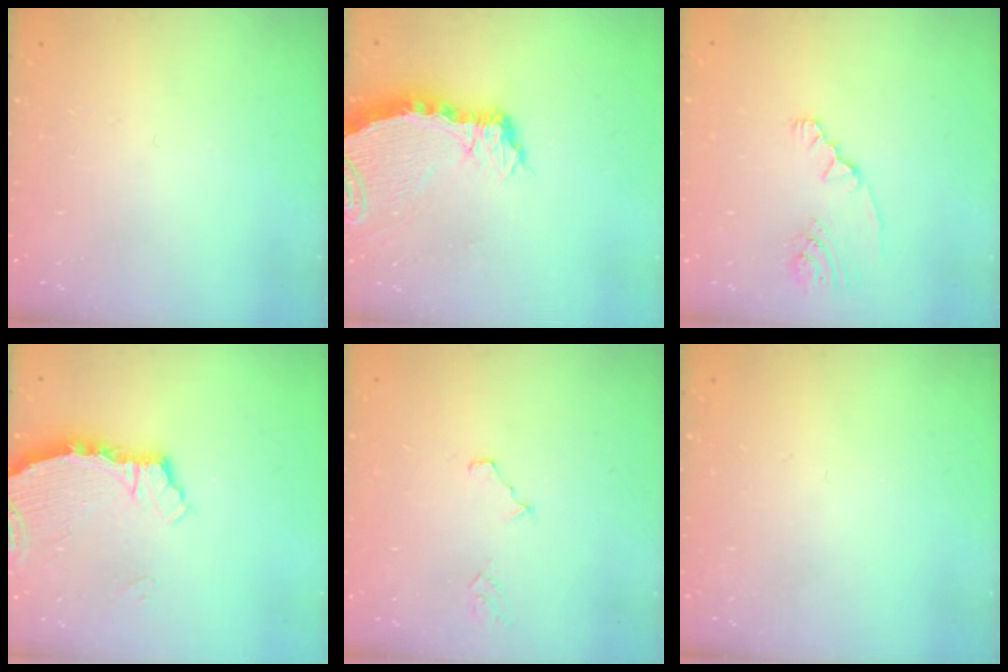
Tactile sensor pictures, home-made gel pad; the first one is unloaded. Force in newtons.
{"total": 6.9, "press": 6.9, "slide": 0.6}
{"total": 2.7, "press": 2.5, "slide": 1.0}
{"total": 4.1, "press": 4.1, "slide": 0.2}
{"total": 4.1, "press": 4.1, "slide": 0.4}
{"total": 0.0}